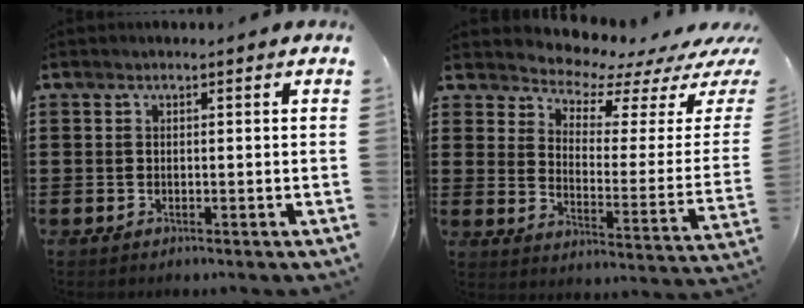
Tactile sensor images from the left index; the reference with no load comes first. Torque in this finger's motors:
{"motor_torque": [2.14, 0.00, 0.14, 0.01]}